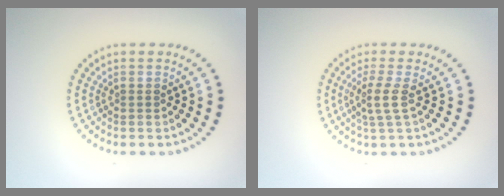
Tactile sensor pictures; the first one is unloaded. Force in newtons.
{"total": 2.1, "press": 1.6, "slide": 1.3}